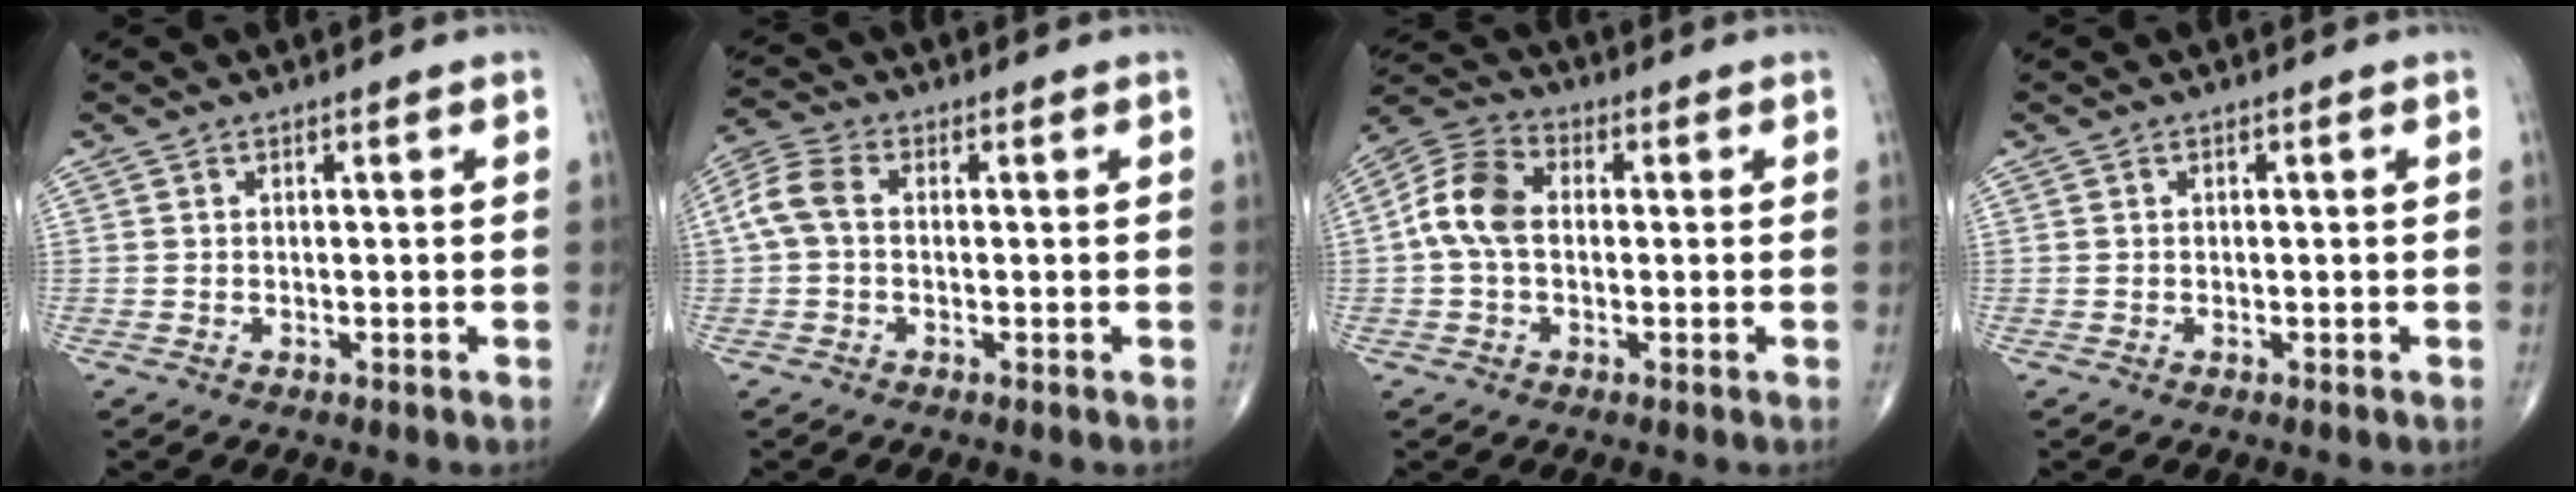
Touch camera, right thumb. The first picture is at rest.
{"total": 5.6, "force": [0.1, 3.6, 4.3], "torque": [-0.101, 0.018, -0.006]}
{"total": 9.0, "force": [0.0, 6.0, 6.7], "torque": [-0.135, 0.028, -0.010]}
{"total": 0.0}